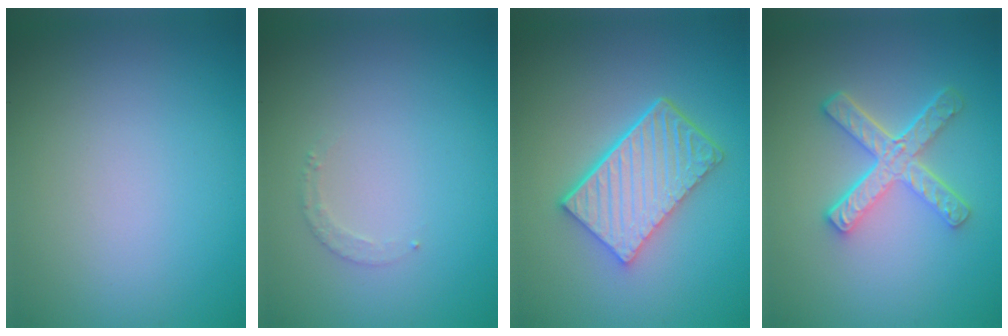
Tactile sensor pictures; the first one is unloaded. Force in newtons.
{"total": 0.9, "press": 0.9, "slide": 0.2}
{"total": 6.1, "press": 4.5, "slide": 4.1}
{"total": 4.8, "press": 3.3, "slide": 3.4}